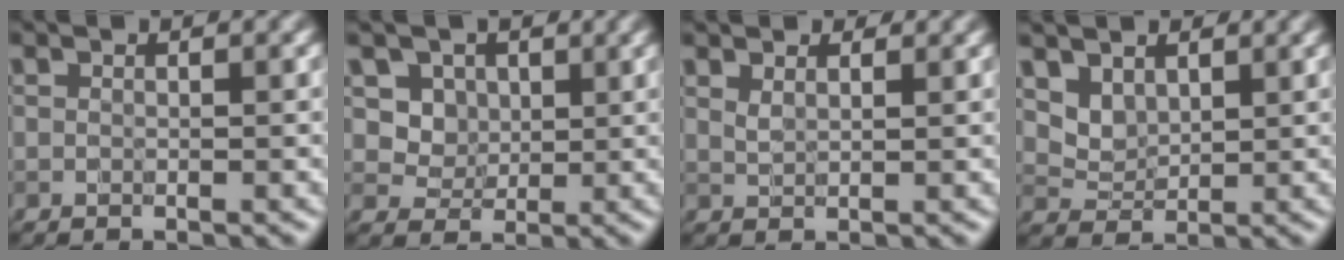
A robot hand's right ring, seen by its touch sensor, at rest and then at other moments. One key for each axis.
{"total": 3.8, "fx": 1.8, "fy": 3.1, "fz": 1.4, "tx": -0.043, "ty": -0.012, "tz": 0.045}
{"total": 2.2, "fx": 1.8, "fy": 0.8, "fz": 0.8, "tx": -0.022, "ty": 0.003, "tz": 0.032}
{"total": 4.4, "fx": 3.1, "fy": 2.8, "fz": 1.7, "tx": -0.069, "ty": -0.013, "tz": 0.081}